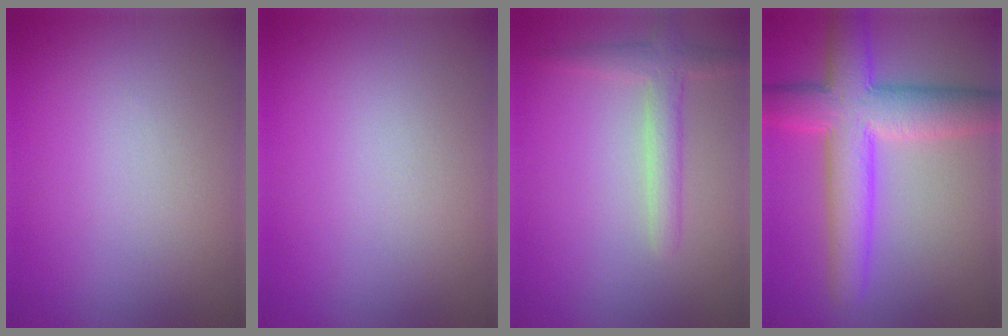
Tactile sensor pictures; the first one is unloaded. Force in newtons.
{"total": 0.0}
{"total": 2.6, "press": 2.6, "slide": 0.2}
{"total": 8.2, "press": 8.2, "slide": 0.2}